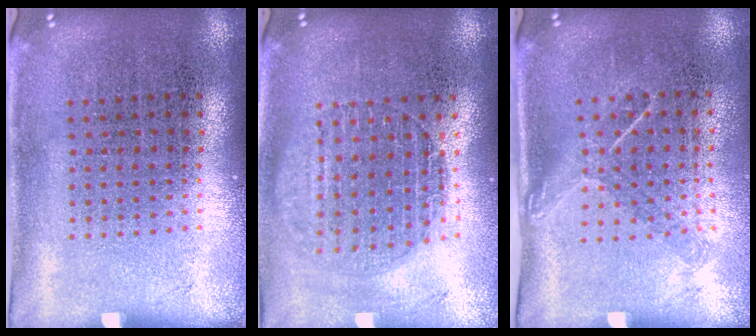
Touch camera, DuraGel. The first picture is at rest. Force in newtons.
{"total": 1.6, "press": 1.4, "slide": 0.7}
{"total": 1.2, "press": 0.9, "slide": 0.9}